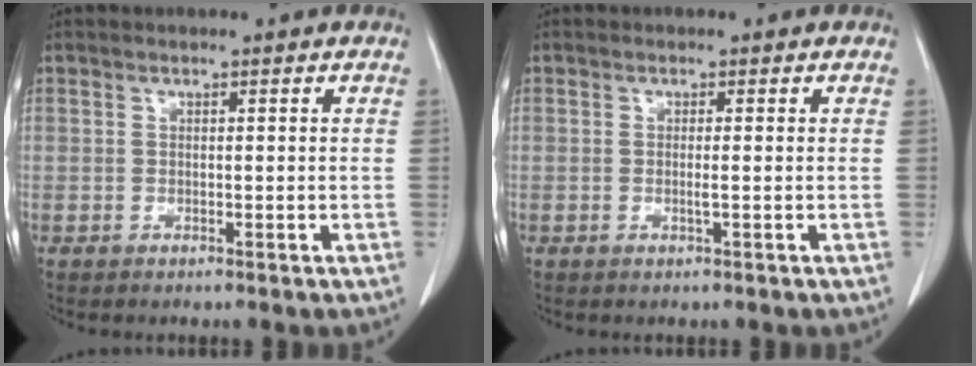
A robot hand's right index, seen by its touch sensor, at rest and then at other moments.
{"total": 1.1, "force": [-0.2, -0.2, 1.0], "torque": [-0.021, -0.003, -0.005]}